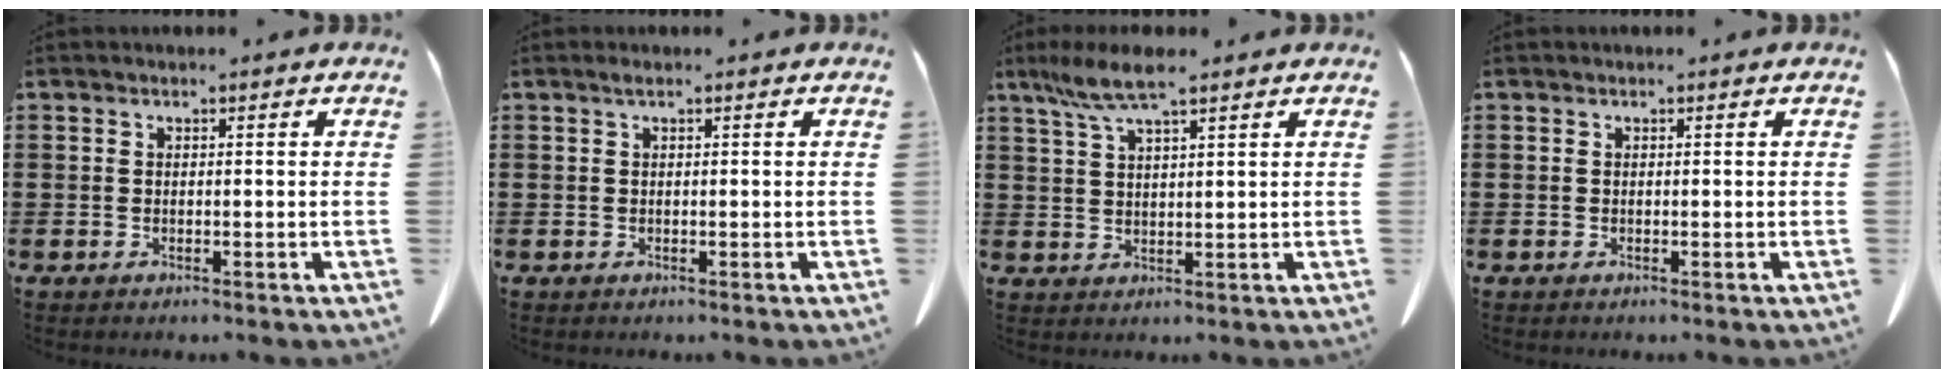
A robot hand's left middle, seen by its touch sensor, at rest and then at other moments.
{"total": 0.7, "force": [0.2, 0.0, 0.6], "torque": [-0.013, -0.002, 0.005]}
{"total": 6.2, "force": [4.1, 0.9, 4.5], "torque": [-0.105, -0.005, 0.071]}
{"total": 0.0}